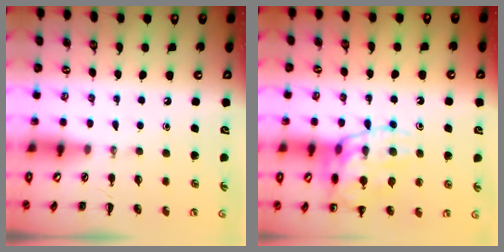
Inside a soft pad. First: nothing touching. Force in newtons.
{"total": 16.8, "press": 16.6, "slide": 1.9}